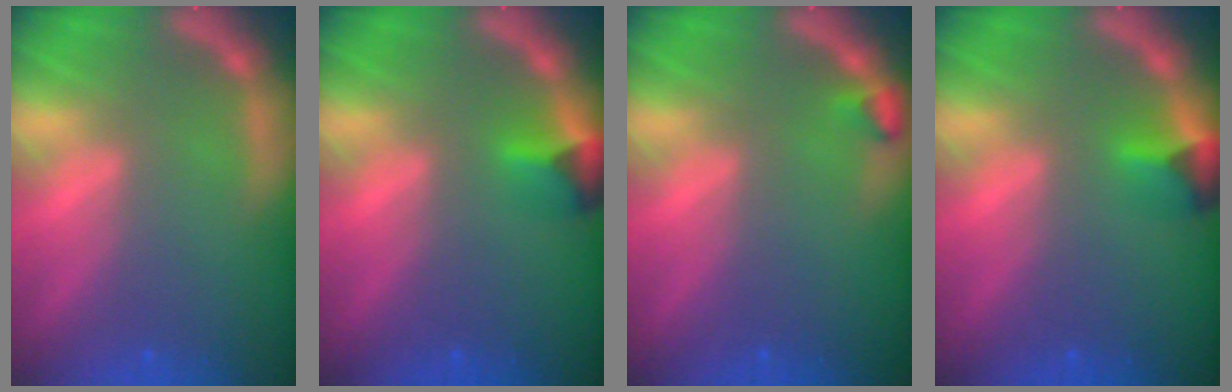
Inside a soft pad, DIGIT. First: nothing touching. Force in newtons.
{"total": 2.4}
{"total": 0.9}
{"total": 2.4}